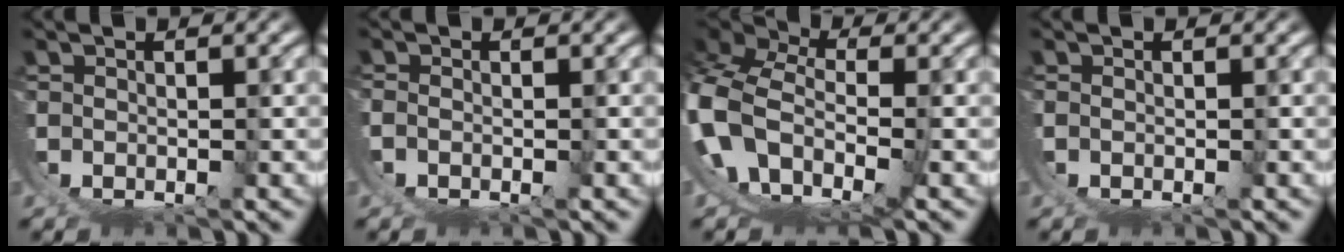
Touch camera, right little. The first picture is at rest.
{"total": 1.3, "force": [-0.4, -1.1, 0.6], "torque": [-0.005, -0.004, -0.005]}
{"total": 12.0, "force": [-1.7, 9.4, 7.3], "torque": [-0.196, -0.044, -0.027]}
{"total": 0.0}